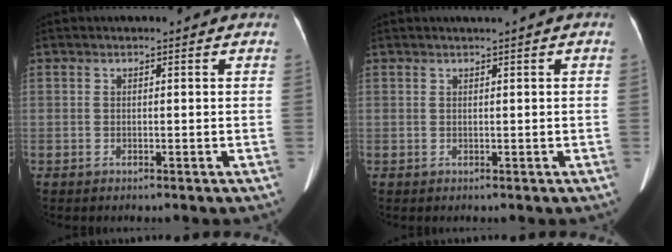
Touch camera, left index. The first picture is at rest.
{"total": 0.8, "force": [0.5, -0.1, 0.6], "torque": [-0.010, 0.005, 0.012]}